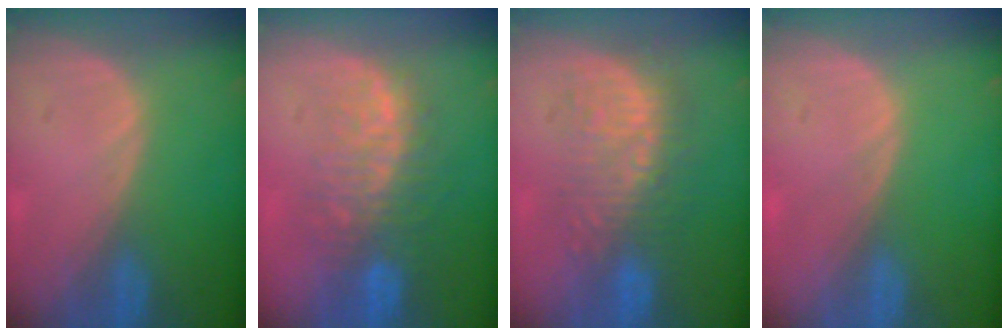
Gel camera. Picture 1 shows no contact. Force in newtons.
{"total": 10.1, "press": 8.6, "slide": 5.3}
{"total": 8.8, "press": 8.6, "slide": 1.6}
{"total": 0.0}